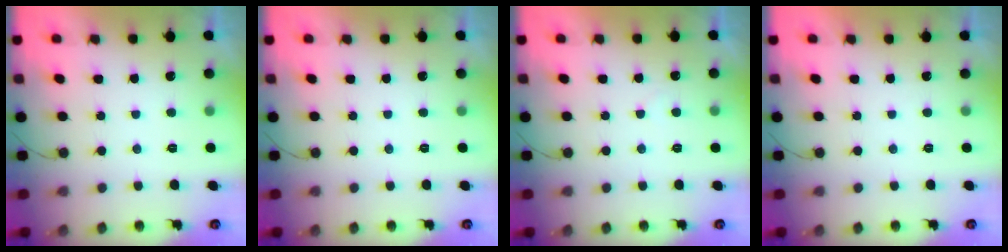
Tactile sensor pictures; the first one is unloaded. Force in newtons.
{"total": 0.0}
{"total": 4.1, "press": 4.1, "slide": 0.2}
{"total": 1.6, "press": 1.6, "slide": 0.0}